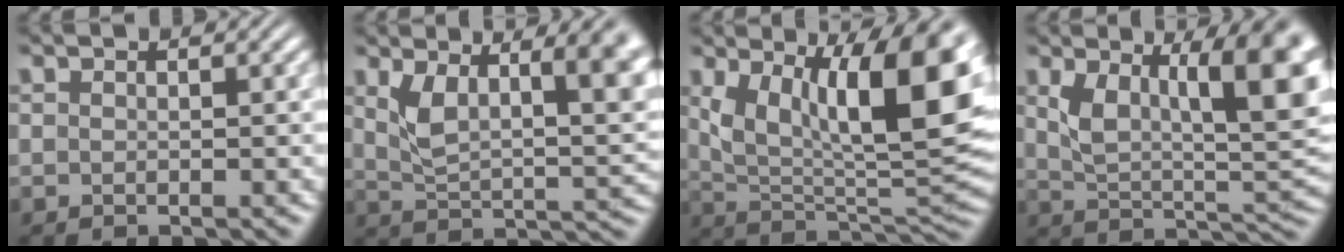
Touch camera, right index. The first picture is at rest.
{"total": 8.2, "force": [2.5, 3.6, 6.9], "torque": [-0.093, -0.009, 0.044]}
{"total": 13.6, "force": [3.2, 7.0, 11.2], "torque": [-0.178, -0.024, 0.062]}
{"total": 11.8, "force": [2.8, 5.9, 9.9], "torque": [-0.119, -0.011, 0.049]}